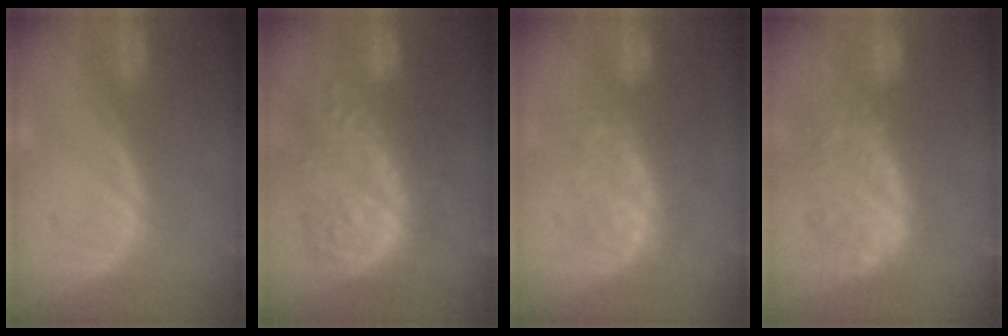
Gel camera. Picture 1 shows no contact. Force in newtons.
{"total": 13.4, "press": 13.4, "slide": 1.3}
{"total": 8.1, "press": 7.5, "slide": 3.1}
{"total": 9.1, "press": 8.9, "slide": 1.7}